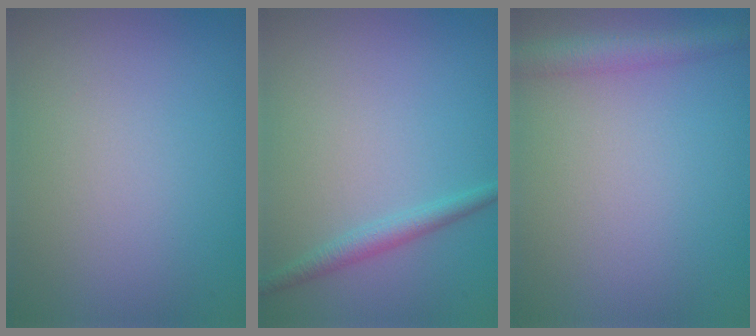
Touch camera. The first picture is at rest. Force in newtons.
{"total": 1.8, "press": 1.8, "slide": 0.0}
{"total": 2.9, "press": 2.9, "slide": 0.1}